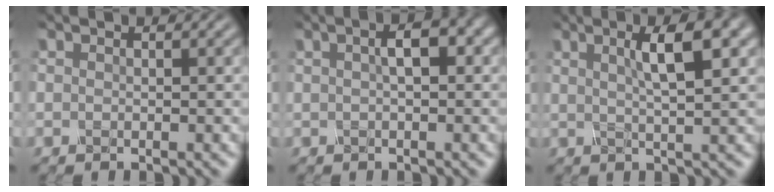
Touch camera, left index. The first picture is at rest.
{"total": 2.6, "force": [0.3, 1.0, 2.4], "torque": [-0.044, 0.008, 0.003]}
{"total": 4.5, "force": [1.4, 0.9, 4.2], "torque": [-0.059, 0.006, 0.018]}